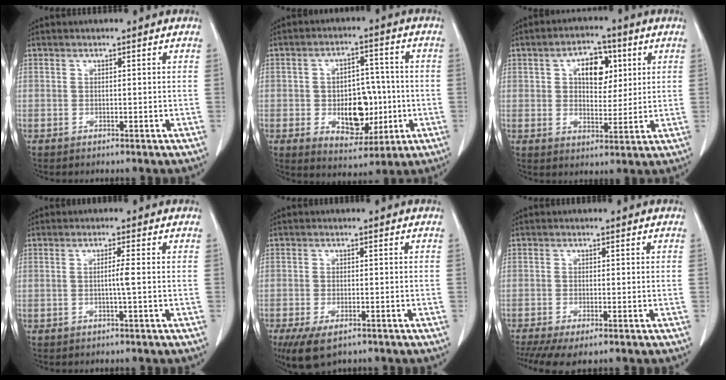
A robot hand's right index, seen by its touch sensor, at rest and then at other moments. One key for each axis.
{"total": 10.6, "fx": -1.7, "fy": 6.5, "fz": 8.2, "tx": -0.128, "ty": 0.014, "tz": -0.014}
{"total": 7.9, "fx": 2.6, "fy": 4.6, "fz": 5.9, "tx": -0.094, "ty": 0.019, "tz": 0.045}
{"total": 1.9, "fx": -0.3, "fy": -0.5, "fz": 1.8, "tx": -0.034, "ty": -0.001, "tz": -0.006}
{"total": 6.4, "fx": -4.2, "fy": 2.5, "fz": 4.0, "tx": -0.070, "ty": -0.012, "tz": -0.068}
{"total": 6.2, "fx": -4.5, "fy": 1.1, "fz": 4.0, "tx": -0.063, "ty": -0.013, "tz": -0.073}